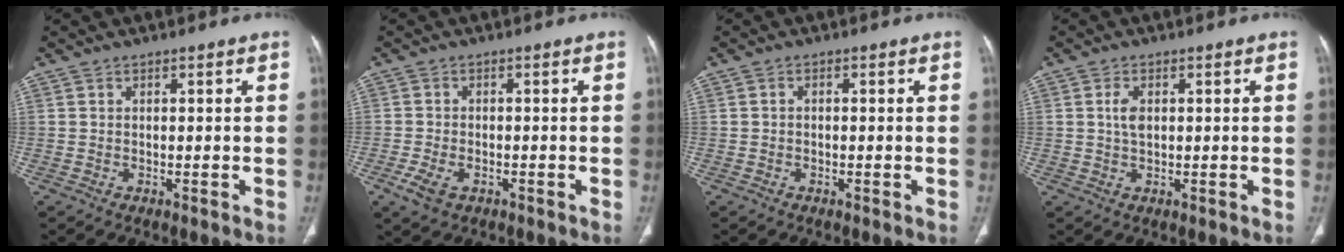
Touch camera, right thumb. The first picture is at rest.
{"total": 4.4, "force": [-2.0, 2.6, 2.9], "torque": [-0.064, 0.003, -0.033]}
{"total": 0.6, "force": [-0.1, 0.5, 0.4], "torque": [-0.005, 0.002, -0.007]}
{"total": 2.9, "force": [0.6, 1.6, 2.3], "torque": [-0.046, 0.001, 0.013]}